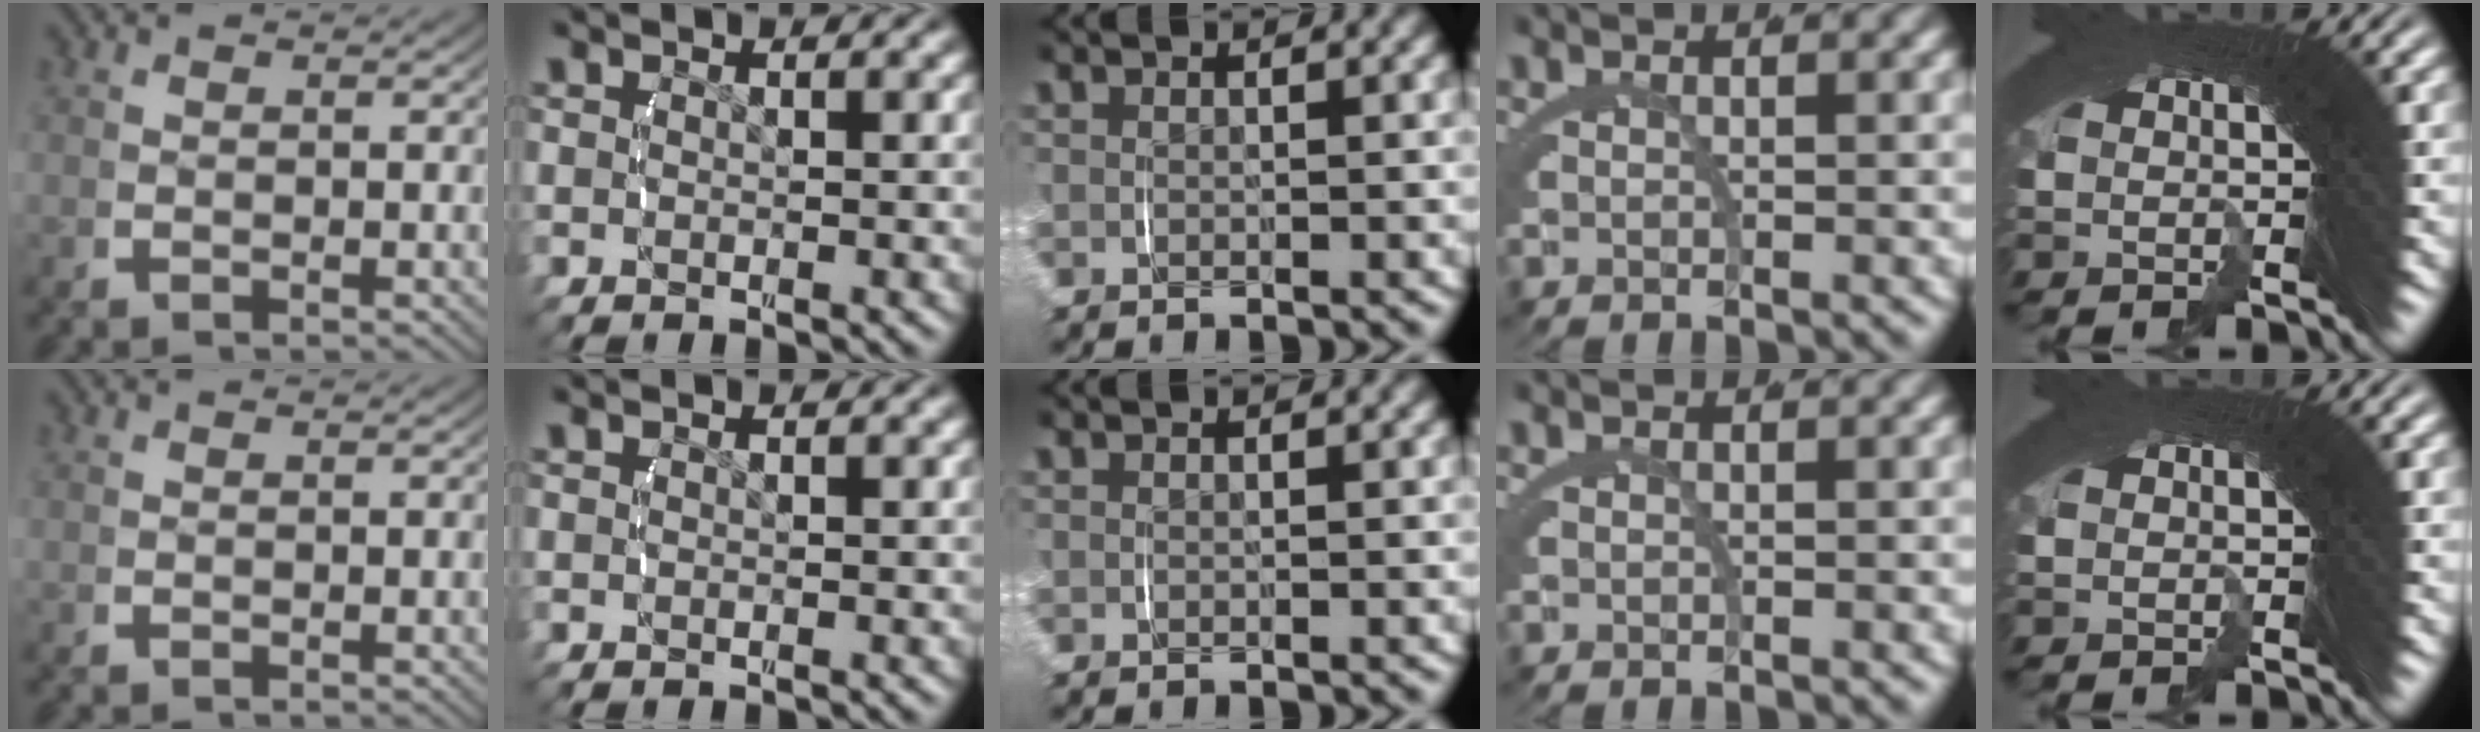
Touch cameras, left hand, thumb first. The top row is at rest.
{}